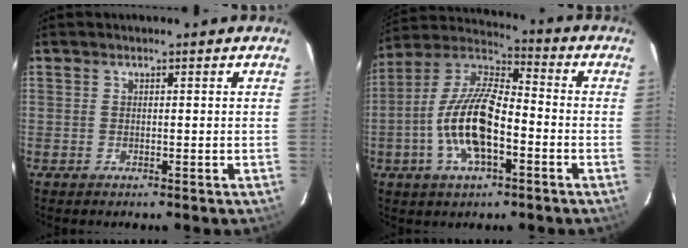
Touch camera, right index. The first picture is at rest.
{"total": 15.2, "force": [-4.6, 6.0, 13.2], "torque": [-0.270, 0.002, -0.090]}